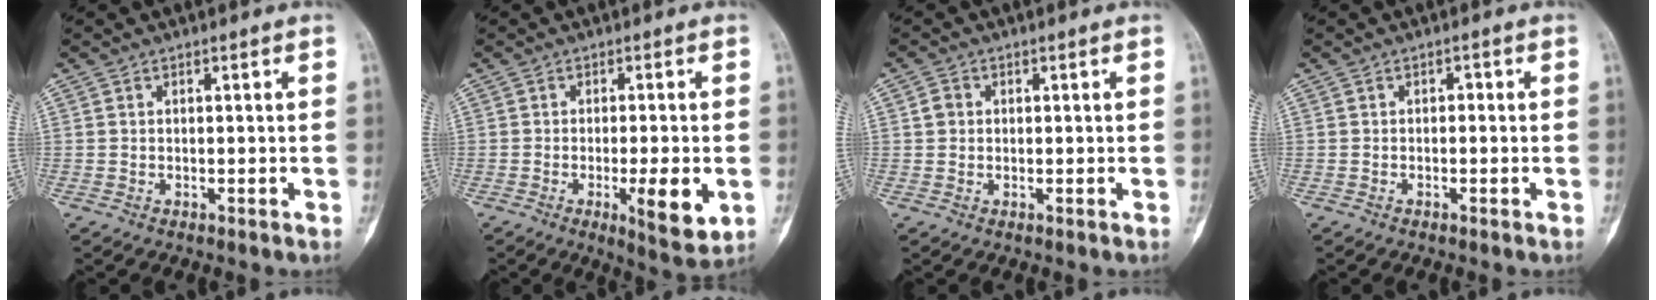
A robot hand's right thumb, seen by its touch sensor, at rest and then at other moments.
{"total": 8.5, "force": [-2.2, 2.0, 8.0], "torque": [-0.115, -0.014, -0.027]}
{"total": 1.9, "force": [0.2, 1.7, 0.9], "torque": [-0.010, 0.005, 0.003]}
{"total": 0.8, "force": [-0.2, 0.6, 0.5], "torque": [0.003, 0.005, -0.010]}